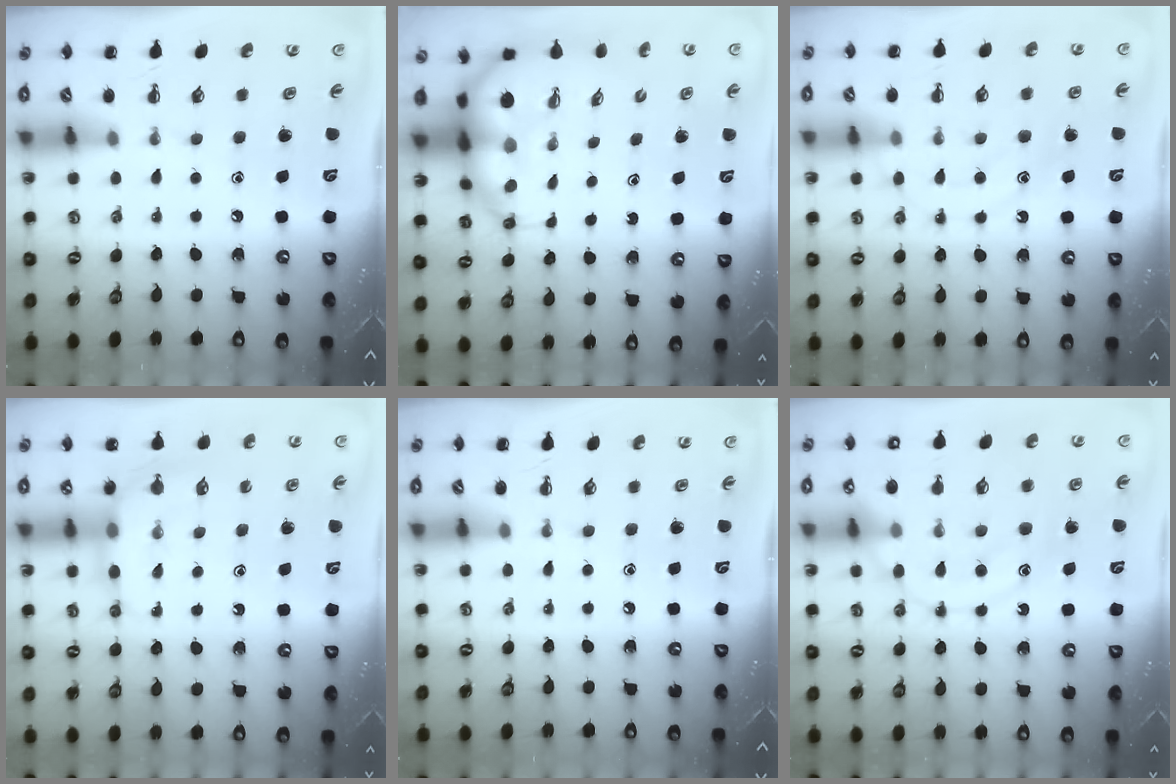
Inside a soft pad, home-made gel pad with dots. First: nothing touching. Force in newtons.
{"total": 7.0, "press": 6.7, "slide": 2.0}
{"total": 11.2, "press": 11.2, "slide": 0.6}
{"total": 7.7, "press": 7.7, "slide": 0.8}
{"total": 0.0}
{"total": 13.8, "press": 13.8, "slide": 0.9}